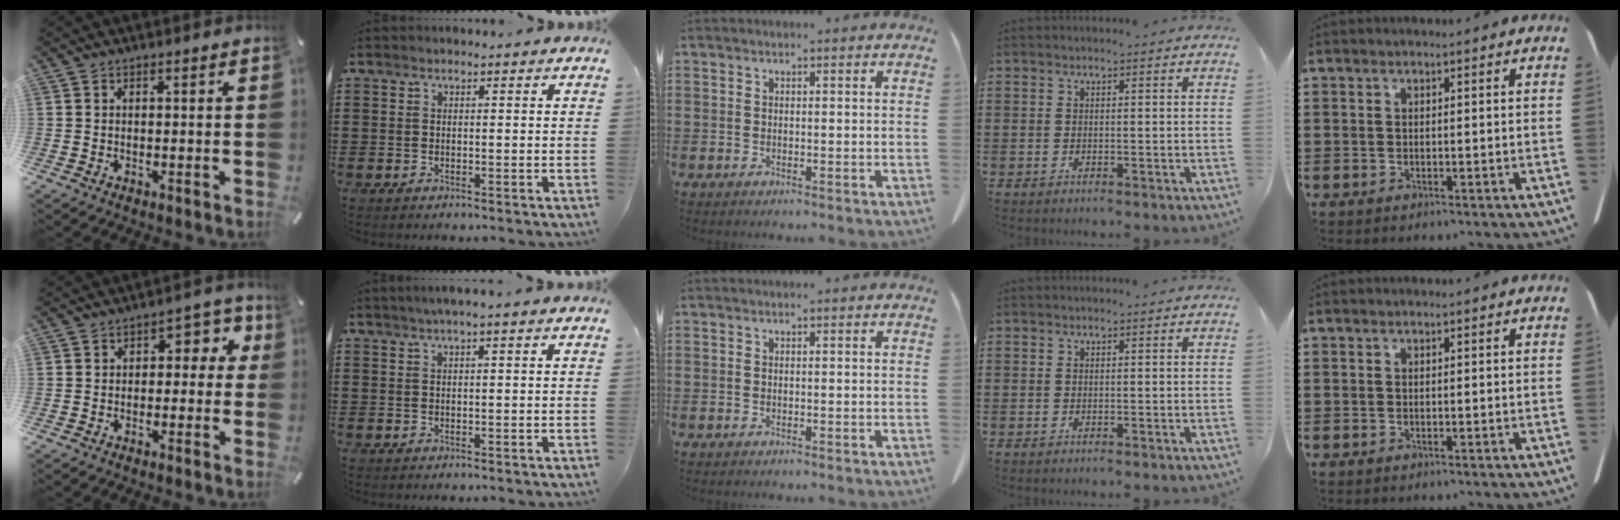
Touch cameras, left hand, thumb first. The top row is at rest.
{"thumb": {"total": 5.8, "force": [0.4, 4.0, 4.3], "torque": [-0.046, 0.001, -0.004]}, "index": {"total": 1.4, "force": [0.7, -0.2, 1.2], "torque": [-0.023, 0.000, 0.012]}}